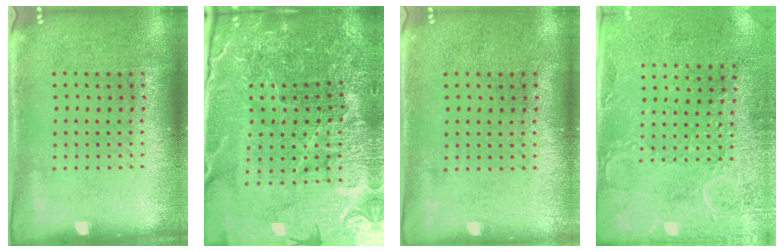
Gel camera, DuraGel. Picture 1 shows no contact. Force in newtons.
{"total": 5.6, "press": 5.2, "slide": 2.1}
{"total": 0.0}
{"total": 2.9, "press": 2.5, "slide": 1.5}